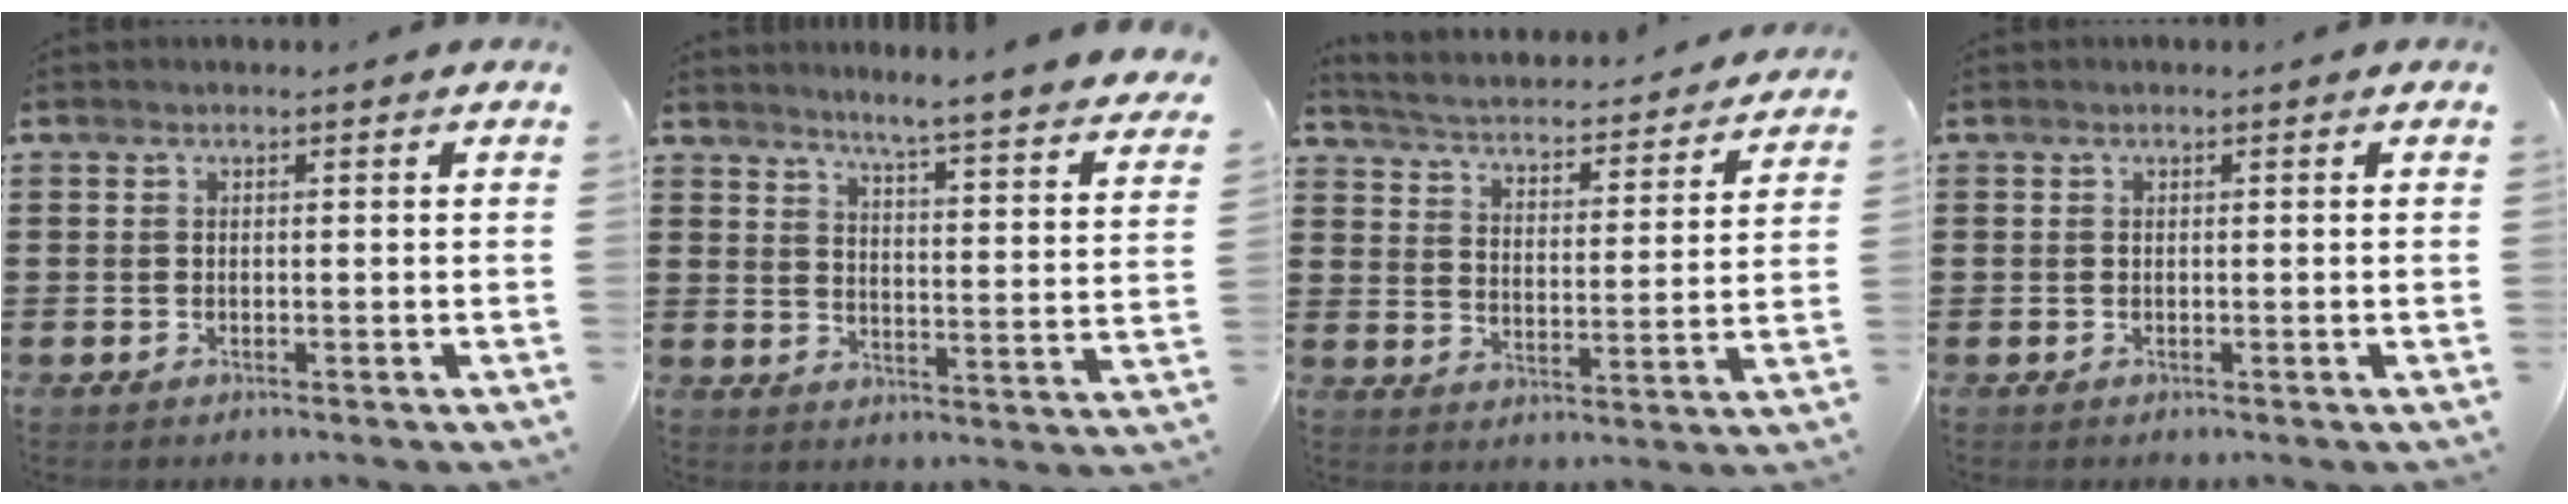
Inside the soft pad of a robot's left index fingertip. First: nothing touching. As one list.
[{"total": 4.5, "force": [4.1, -1.3, 1.5], "torque": [-0.043, -0.048, 0.058]}, {"total": 2.7, "force": [2.7, -0.1, 0.4], "torque": [-0.028, -0.031, 0.035]}, {"total": 0.0}]